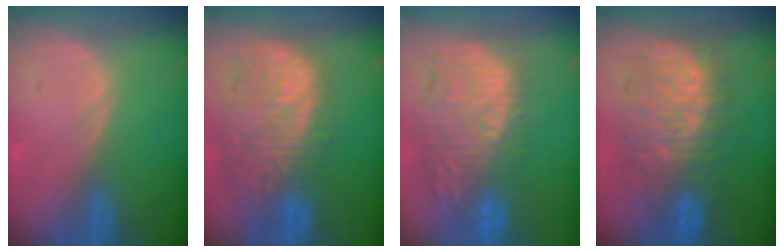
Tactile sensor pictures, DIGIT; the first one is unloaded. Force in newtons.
{"total": 13.0, "press": 11.1, "slide": 6.8}
{"total": 12.1, "press": 11.3, "slide": 4.3}
{"total": 11.0, "press": 10.9, "slide": 1.3}